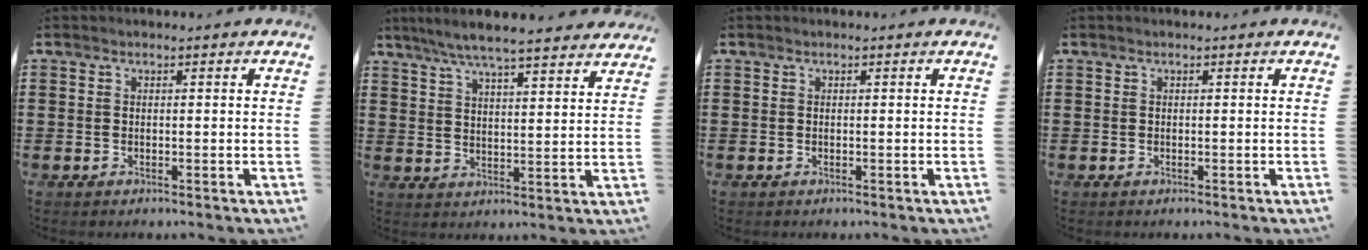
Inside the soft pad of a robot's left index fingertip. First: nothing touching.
{"total": 6.1, "force": [5.5, -0.1, 2.5], "torque": [-0.068, -0.023, 0.097]}
{"total": 0.0}
{"total": 0.0}